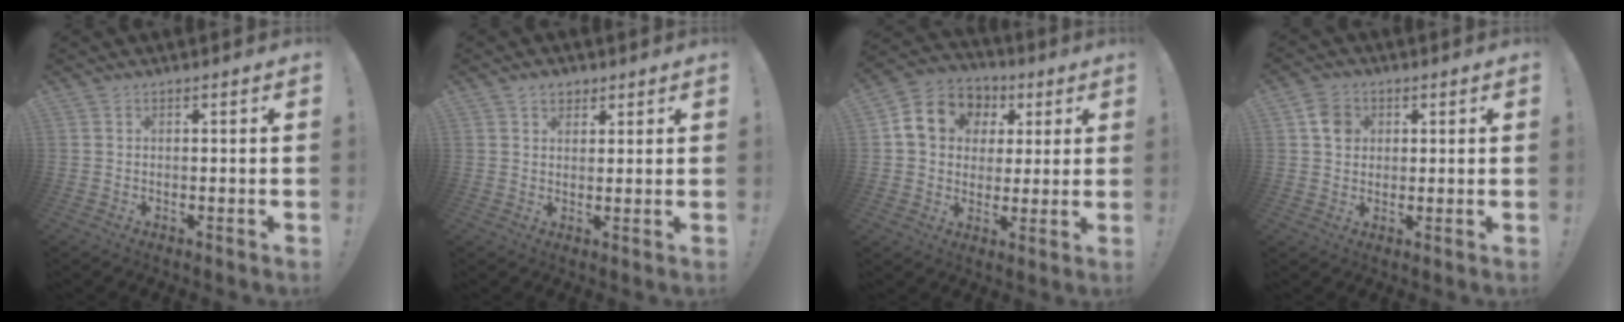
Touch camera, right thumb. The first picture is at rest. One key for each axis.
{"total": 3.7, "fx": 2.3, "fy": 2.6, "fz": 1.2, "tx": -0.011, "ty": -0.008, "tz": 0.040}
{"total": 13.1, "fx": 4.3, "fy": 10.9, "fz": 5.9, "tx": -0.090, "ty": -0.007, "tz": 0.089}
{"total": 5.8, "fx": 1.9, "fy": 4.9, "fz": 2.4, "tx": -0.027, "ty": 0.000, "tz": 0.035}